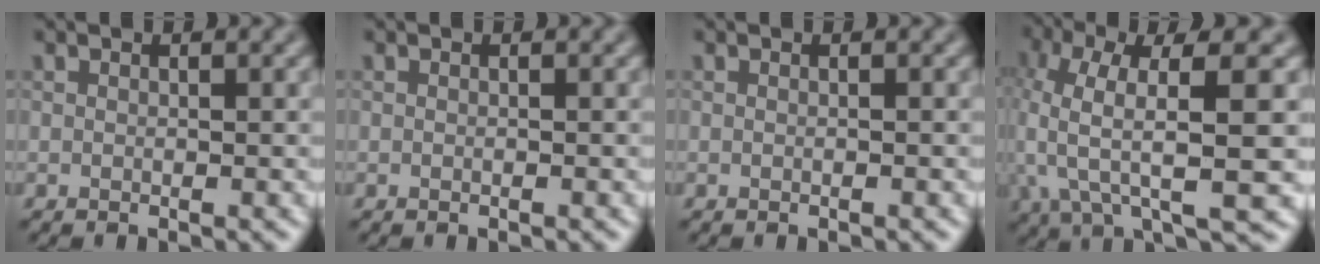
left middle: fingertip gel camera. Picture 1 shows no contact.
{"total": 0.0}
{"total": 0.0}
{"total": 9.2, "force": [0.3, 3.0, 8.7], "torque": [-0.173, 0.001, 0.004]}